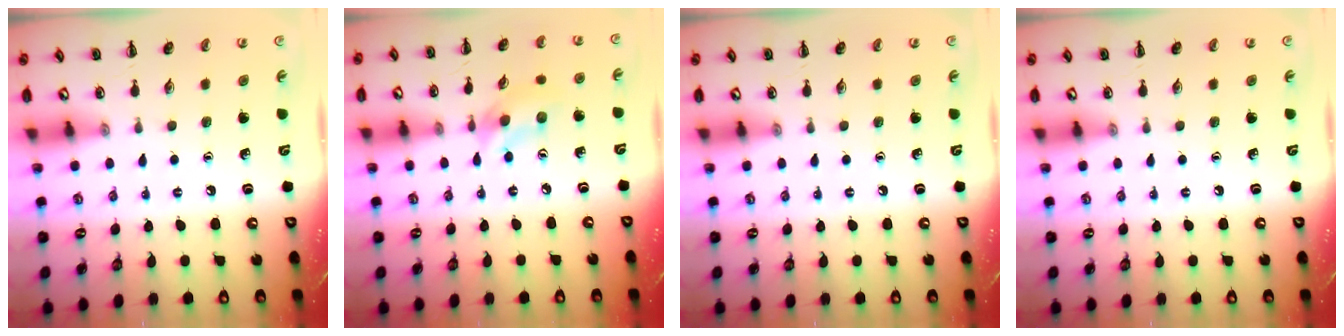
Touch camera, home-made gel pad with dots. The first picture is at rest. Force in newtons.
{"total": 5.8, "press": 5.7, "slide": 0.6}
{"total": 0.0}
{"total": 0.0}